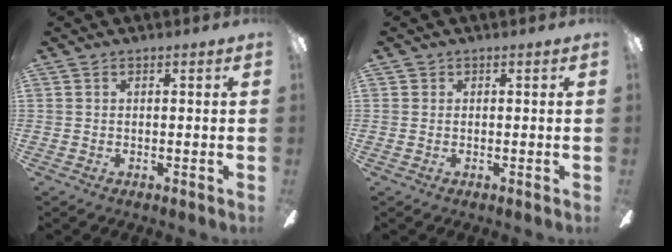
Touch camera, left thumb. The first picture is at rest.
{"total": 0.0}